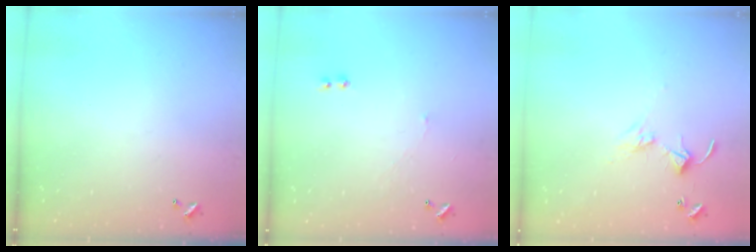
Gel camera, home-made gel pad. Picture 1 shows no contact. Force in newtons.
{"total": 1.6, "press": 1.5, "slide": 0.6}
{"total": 3.1, "press": 3.1, "slide": 0.6}